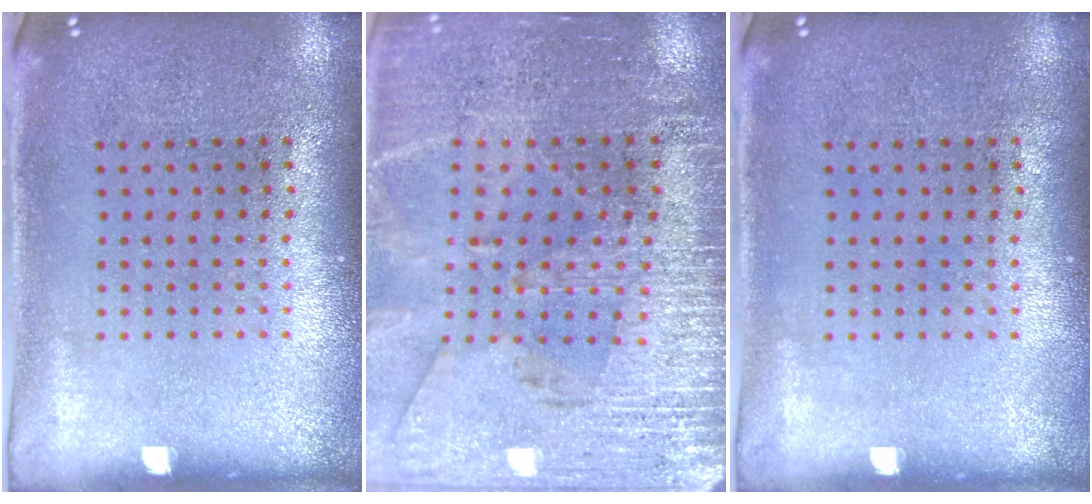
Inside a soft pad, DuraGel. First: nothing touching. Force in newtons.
{"total": 3.0, "press": 2.9, "slide": 0.6}
{"total": 0.0}